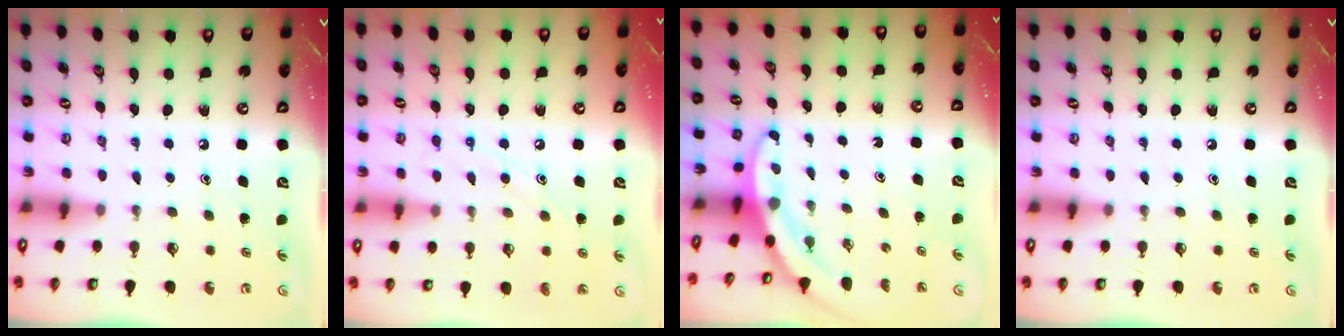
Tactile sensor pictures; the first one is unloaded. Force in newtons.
{"total": 7.9, "press": 7.9, "slide": 0.7}
{"total": 3.4, "press": 3.4, "slide": 0.1}
{"total": 0.0}